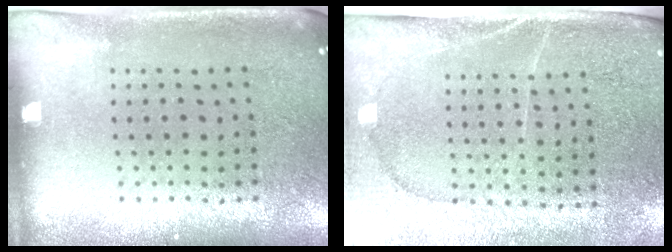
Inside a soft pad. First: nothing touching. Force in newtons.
{"total": 3.0, "press": 2.8, "slide": 1.2}